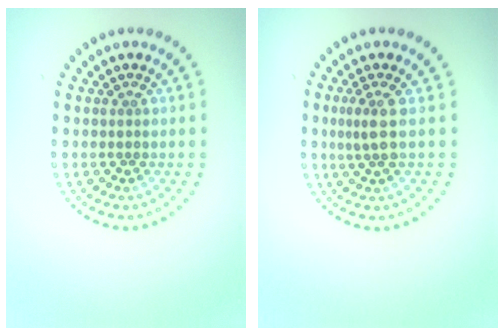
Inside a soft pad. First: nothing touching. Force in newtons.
{"total": 1.9, "press": 1.6, "slide": 1.1}